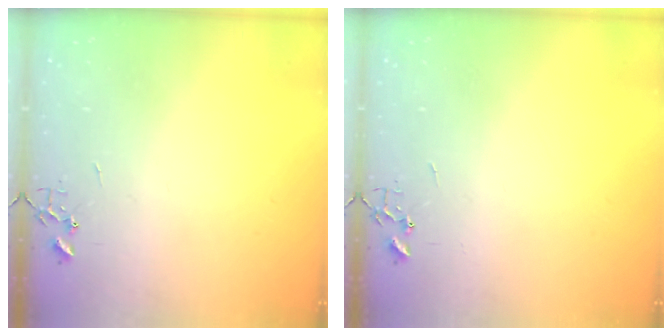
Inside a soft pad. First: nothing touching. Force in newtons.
{"total": 0.0}